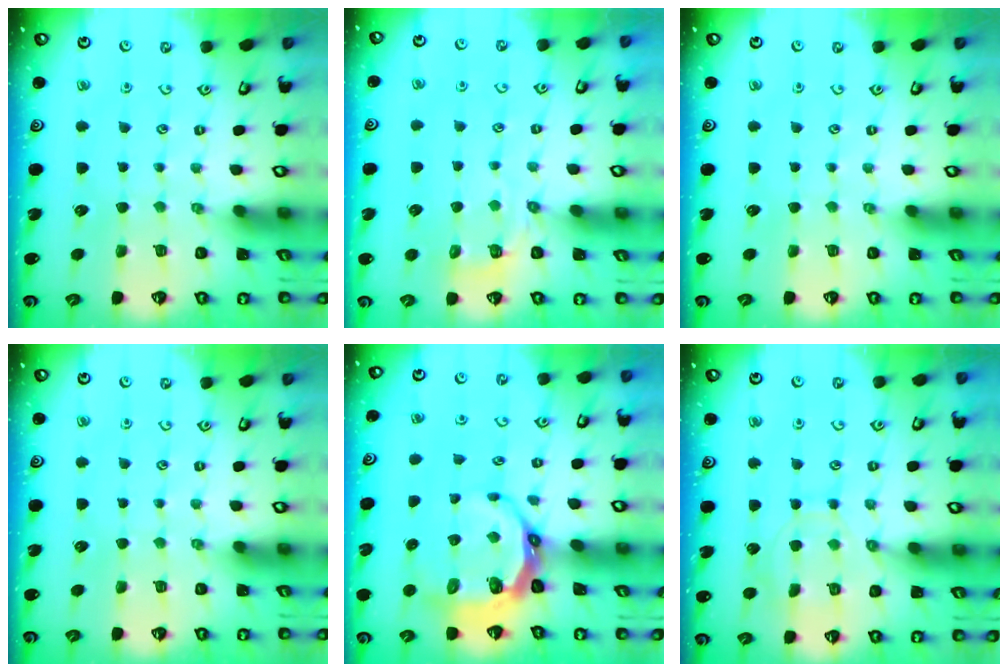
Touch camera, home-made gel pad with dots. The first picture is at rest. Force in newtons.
{"total": 4.2, "press": 3.6, "slide": 2.2}
{"total": 0.0}
{"total": 0.0}
{"total": 8.1, "press": 7.4, "slide": 3.4}
{"total": 10.1, "press": 10.0, "slide": 0.9}